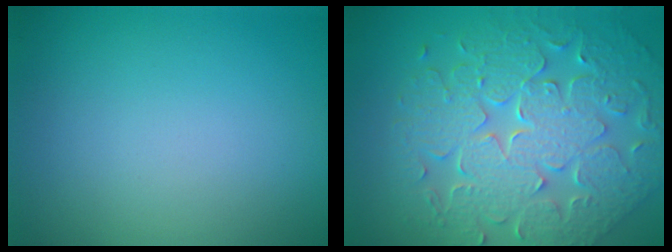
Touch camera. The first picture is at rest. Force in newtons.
{"total": 9.3, "press": 6.8, "slide": 6.2}